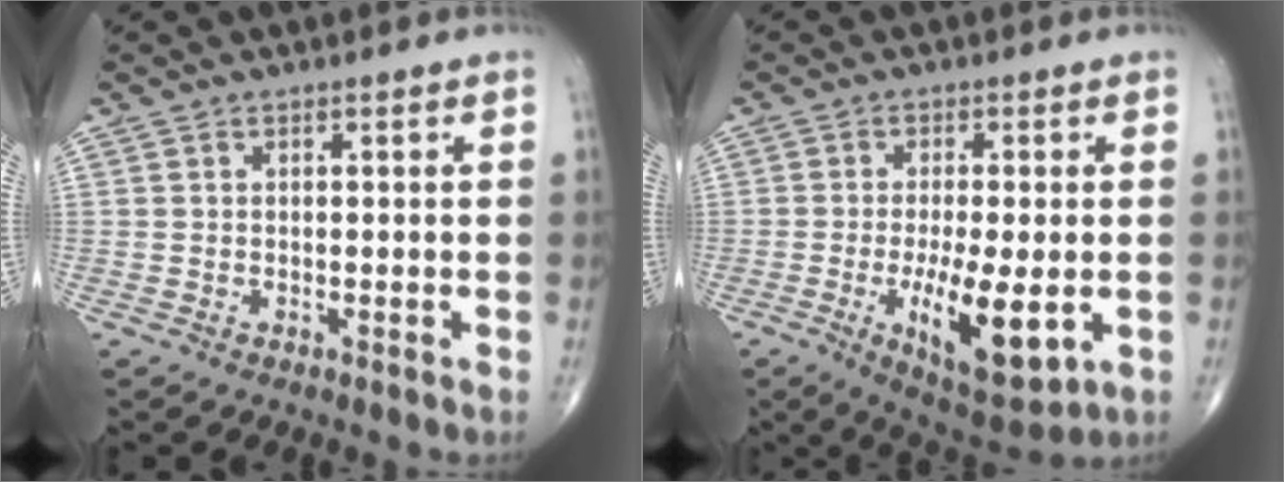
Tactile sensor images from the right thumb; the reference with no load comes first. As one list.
[{"total": 12.5, "force": [-2.9, 4.3, 11.4], "torque": [-0.180, -0.022, -0.037]}]